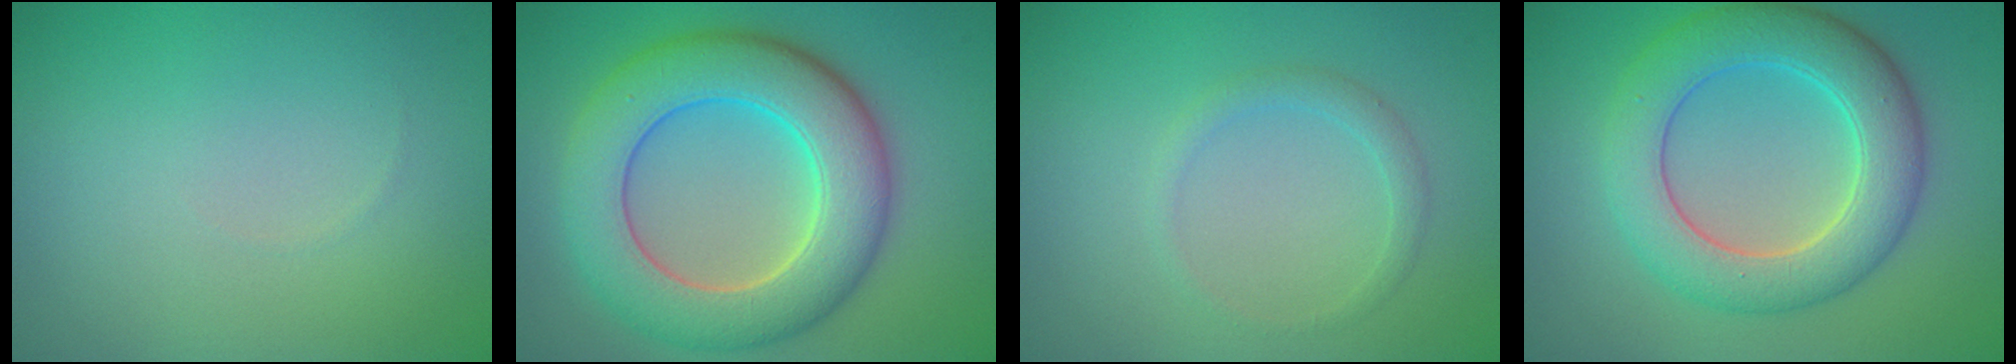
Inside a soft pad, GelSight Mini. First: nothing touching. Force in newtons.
{"total": 9.4, "press": 9.4, "slide": 0.5}
{"total": 1.4, "press": 1.4, "slide": 0.1}
{"total": 7.3, "press": 7.3, "slide": 0.5}